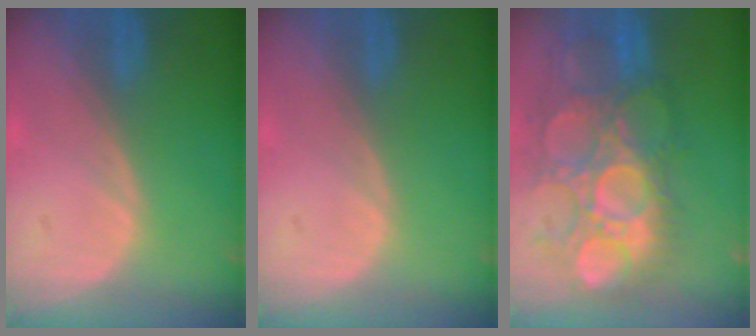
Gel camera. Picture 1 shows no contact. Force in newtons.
{"total": 0.0}
{"total": 12.4, "press": 11.6, "slide": 4.3}